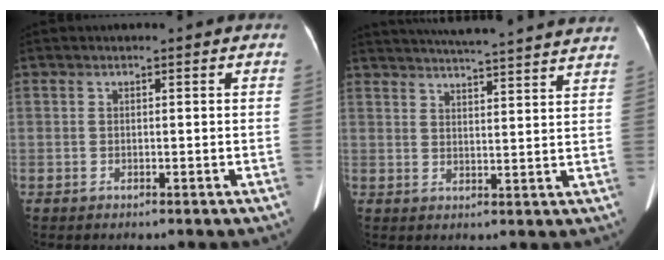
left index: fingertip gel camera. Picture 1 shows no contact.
{"total": 23.5, "force": [21.9, 0.6, 8.5], "torque": [-0.136, -0.012, 0.272]}